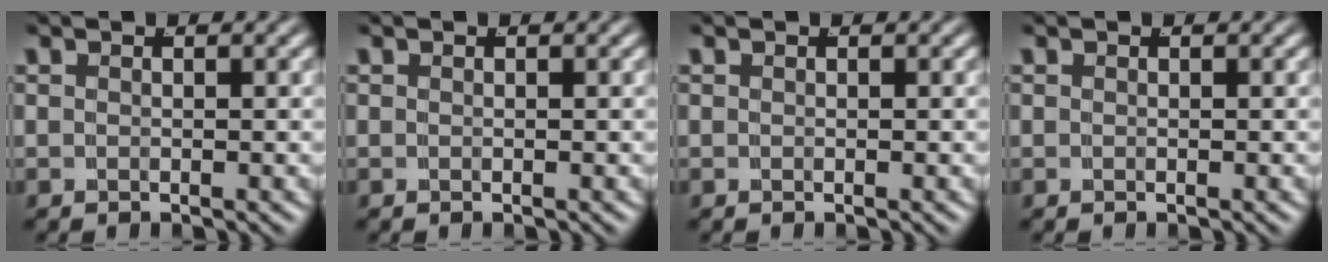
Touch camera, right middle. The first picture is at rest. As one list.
[{"total": 0.0}, {"total": 0.0}, {"total": 0.0}]